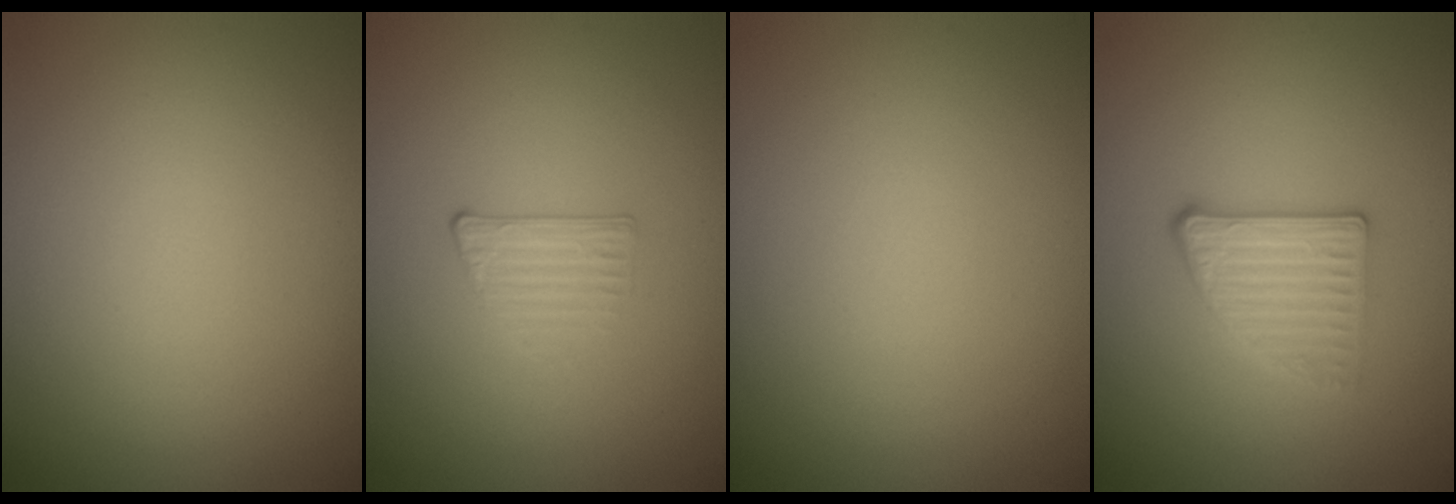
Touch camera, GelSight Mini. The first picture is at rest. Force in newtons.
{"total": 1.2, "press": 0.6, "slide": 1.0}
{"total": 0.0}
{"total": 2.8, "press": 2.5, "slide": 1.4}